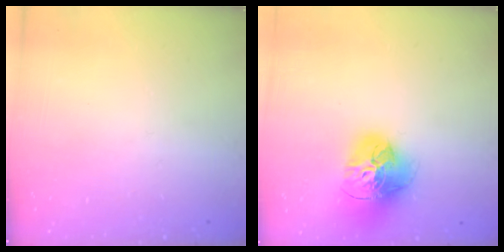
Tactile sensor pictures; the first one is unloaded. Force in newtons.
{"total": 18.0, "press": 17.9, "slide": 1.9}